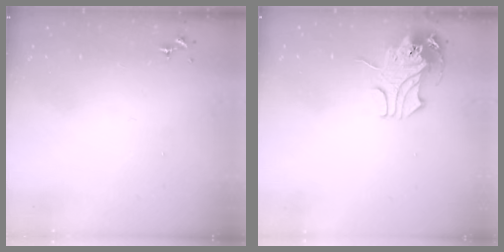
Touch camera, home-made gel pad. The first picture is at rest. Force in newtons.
{"total": 11.0, "press": 10.9, "slide": 1.5}